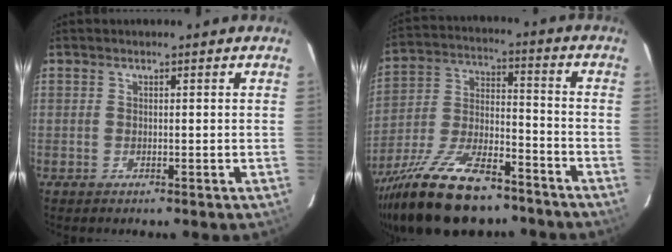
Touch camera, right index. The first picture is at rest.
{"total": 23.2, "force": [-16.3, 9.1, 13.8], "torque": [-0.278, -0.016, -0.270]}